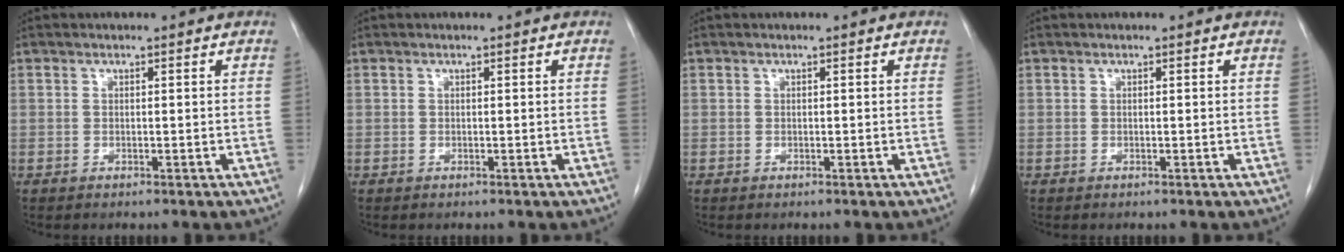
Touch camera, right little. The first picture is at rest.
{"total": 0.0}
{"total": 0.0}
{"total": 0.0}